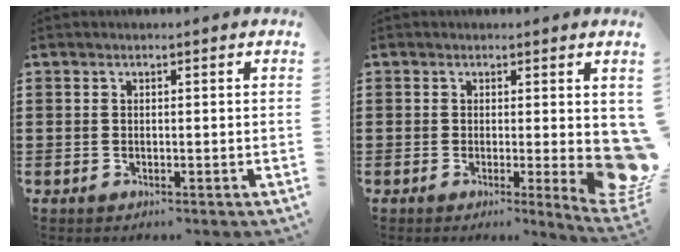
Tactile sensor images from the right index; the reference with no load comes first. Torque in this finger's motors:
{"motor_torque": [2.13, 0.00, 1.05, 0.14]}